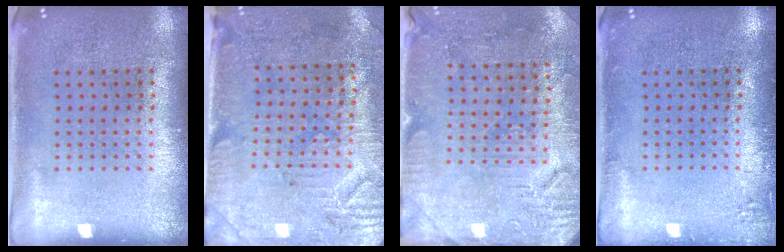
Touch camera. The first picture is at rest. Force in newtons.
{"total": 3.1, "press": 2.7, "slide": 1.6}
{"total": 3.0, "press": 2.8, "slide": 0.9}
{"total": 1.3, "press": 1.2, "slide": 0.3}